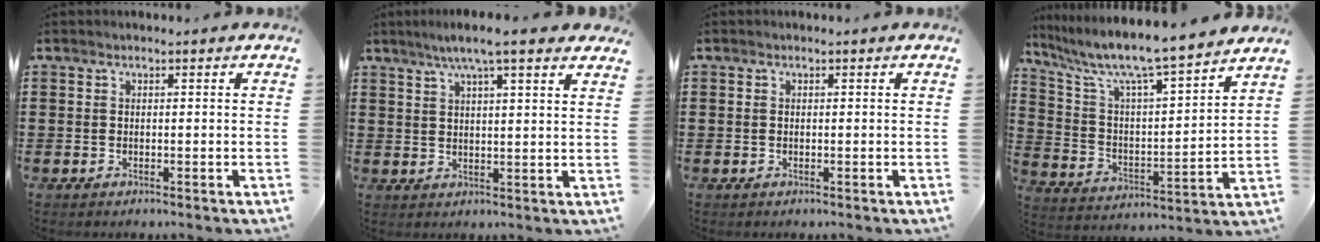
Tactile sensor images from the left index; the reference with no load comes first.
{"total": 6.1, "force": [4.6, 0.3, 4.0], "torque": [-0.087, -0.002, 0.079]}
{"total": 0.0}
{"total": 8.0, "force": [7.0, 0.1, 4.0], "torque": [-0.110, -0.057, 0.110]}